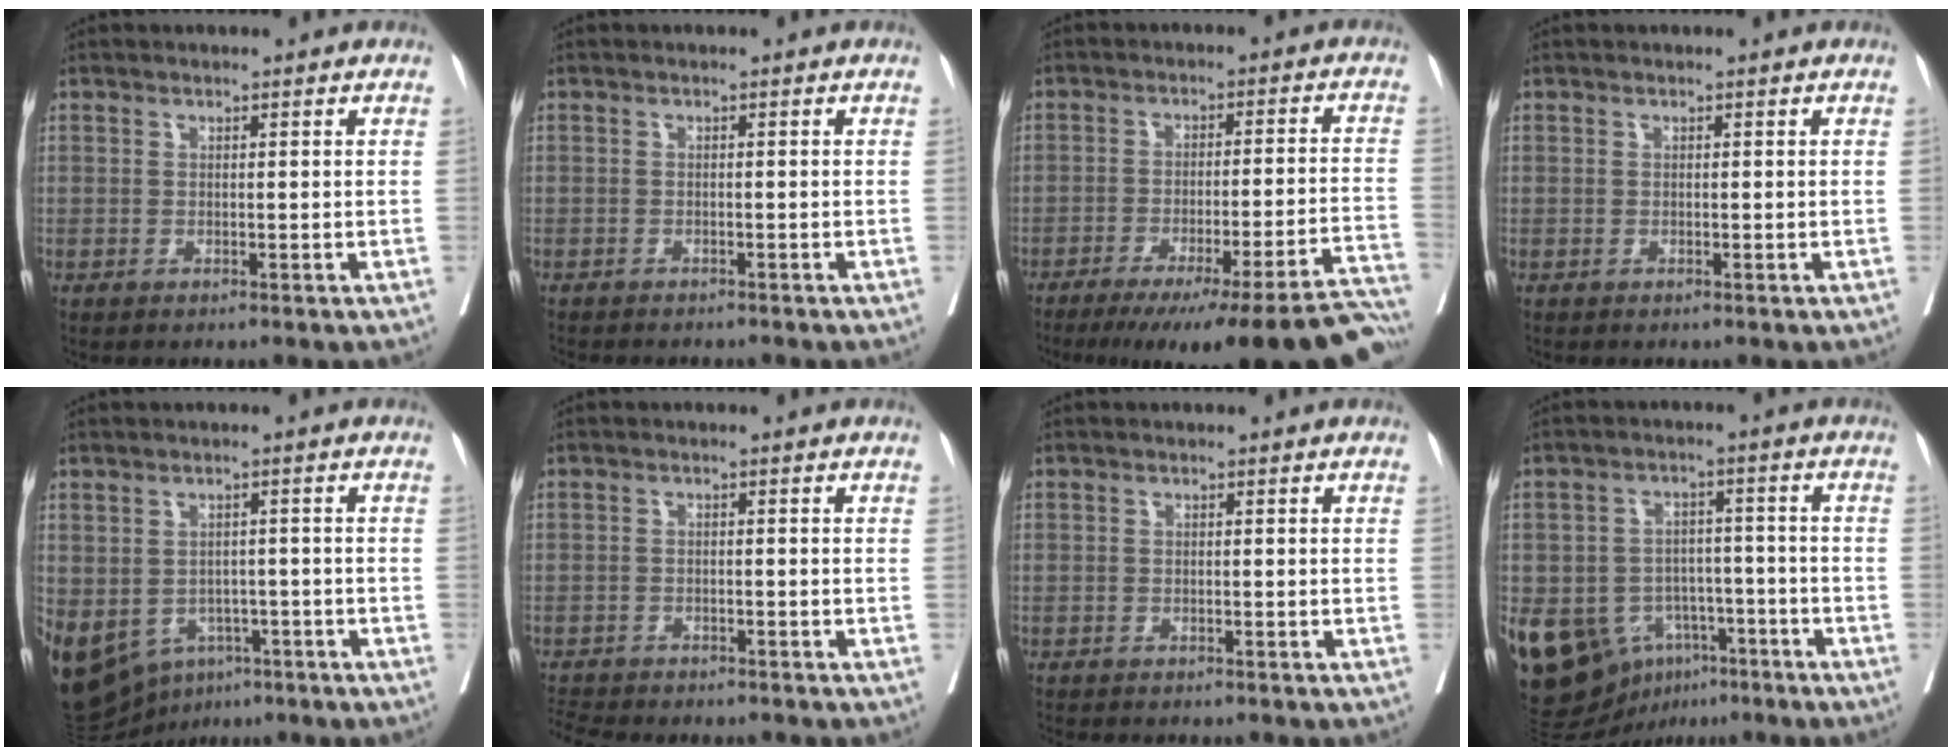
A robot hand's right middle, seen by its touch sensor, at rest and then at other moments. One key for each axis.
{"total": 6.1, "fx": -5.4, "fy": 1.3, "fz": 2.4, "tx": -0.027, "ty": -0.005, "tz": -0.071}
{"total": 26.4, "fx": -22.4, "fy": 1.1, "fz": 14.0, "tx": -0.103, "ty": -0.022, "tz": -0.293}
{"total": 0.0}
{"total": 21.2, "fx": -10.1, "fy": 15.5, "fz": 10.4, "tx": -0.304, "ty": -0.017, "tz": -0.133}
{"total": 8.0, "fx": -7.5, "fy": 1.6, "fz": 2.5, "tx": -0.042, "ty": -0.002, "tz": -0.110}
{"total": 6.6, "fx": -5.9, "fy": 1.4, "fz": 2.6, "tx": -0.029, "ty": -0.005, "tz": -0.077}
{"total": 14.5, "fx": -7.6, "fy": 10.2, "fz": 7.0, "tx": -0.123, "ty": 0.019, "tz": -0.113}